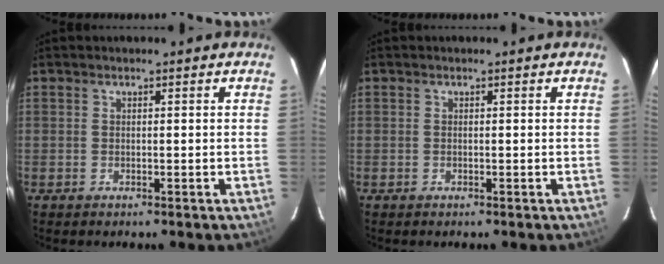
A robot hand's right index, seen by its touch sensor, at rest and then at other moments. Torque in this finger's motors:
{"motor_torque": [0.15, 0.10, -0.01, 0.01]}